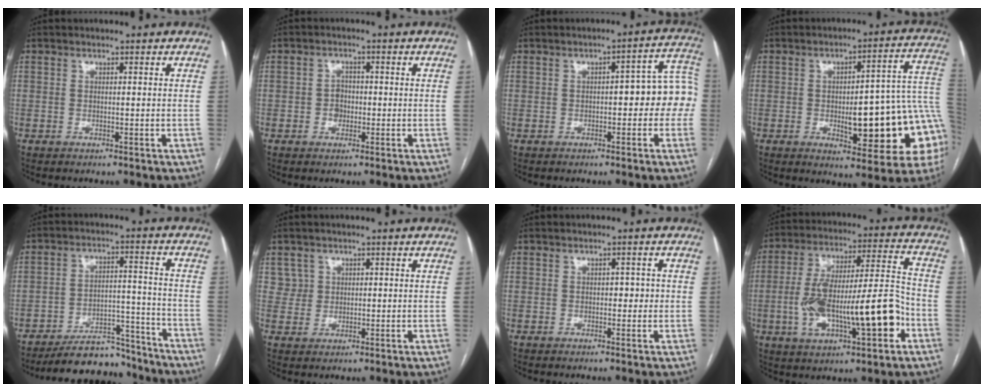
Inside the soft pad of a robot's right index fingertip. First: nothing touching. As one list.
[{"total": 2.4, "force": [-0.5, 2.0, 1.2], "torque": [-0.012, 0.007, -0.008]}, {"total": 8.8, "force": [-0.6, 3.0, 8.3], "torque": [-0.094, 0.044, -0.007]}, {"total": 19.0, "force": [-3.5, 5.2, 17.9], "torque": [-0.142, 0.033, -0.027]}, {"total": 12.0, "force": [-11.2, 3.5, 2.4], "torque": [-0.021, 0.033, -0.173]}, {"total": 2.8, "force": [1.2, 2.6, -0.2], "torque": [0.019, 0.005, 0.018]}, {"total": 1.9, "force": [-0.1, 1.2, 1.5], "torque": [-0.014, 0.010, -0.003]}, {"total": 19.6, "force": [-5.5, 4.4, 18.2], "torque": [-0.314, 0.024, -0.078]}]